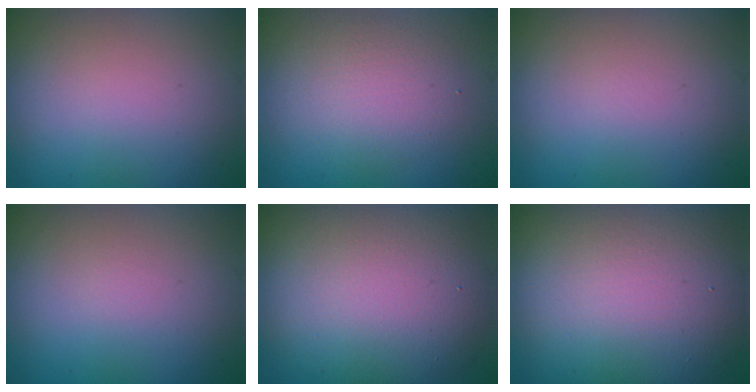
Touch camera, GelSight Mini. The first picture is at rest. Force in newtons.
{"total": 3.1, "press": 3.1, "slide": 0.1}
{"total": 0.0}
{"total": 0.0}
{"total": 12.0, "press": 12.0, "slide": 0.6}
{"total": 14.5, "press": 14.5, "slide": 1.0}